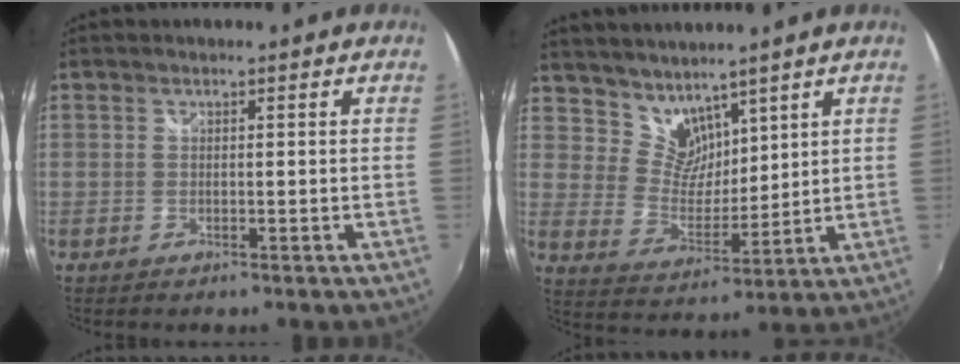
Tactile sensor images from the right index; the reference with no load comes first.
{"total": 7.6, "force": [6.2, 4.2, 1.6], "torque": [-0.019, 0.002, 0.125]}